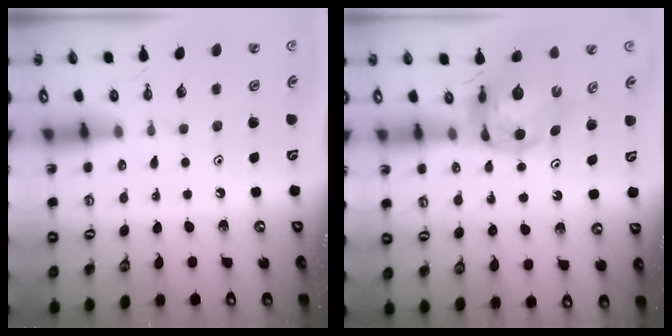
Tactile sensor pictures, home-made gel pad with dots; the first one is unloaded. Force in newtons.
{"total": 9.4, "press": 9.4, "slide": 1.0}